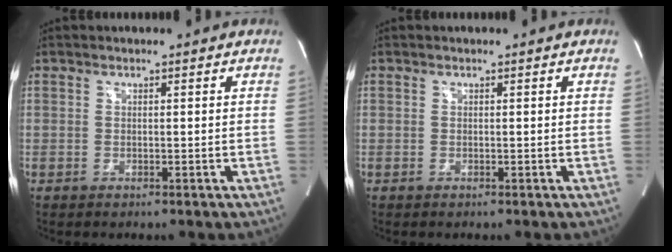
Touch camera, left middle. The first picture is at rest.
{"total": 0.0}